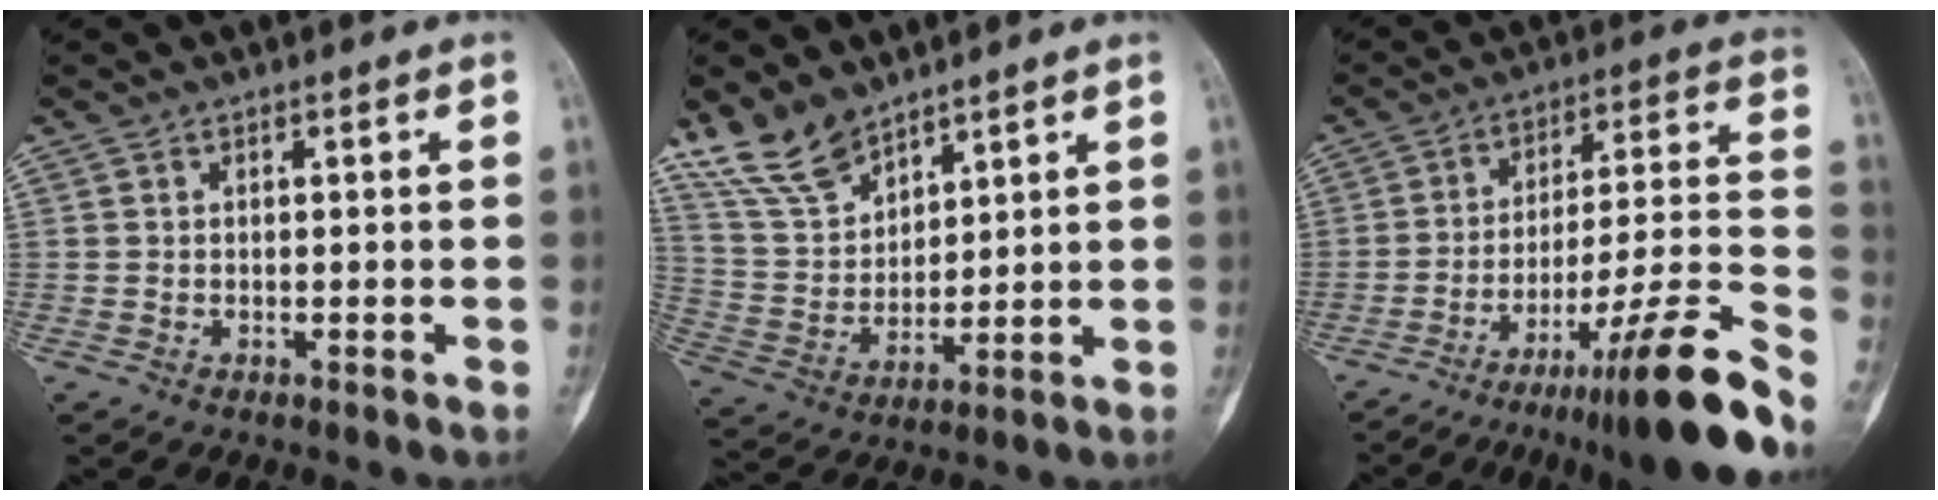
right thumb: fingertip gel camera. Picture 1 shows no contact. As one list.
[{"total": 11.3, "force": [8.9, 5.4, 4.5], "torque": [-0.079, -0.038, 0.192]}, {"total": 20.0, "force": [-14.3, 0.4, 13.9], "torque": [-0.182, 0.091, -0.224]}]